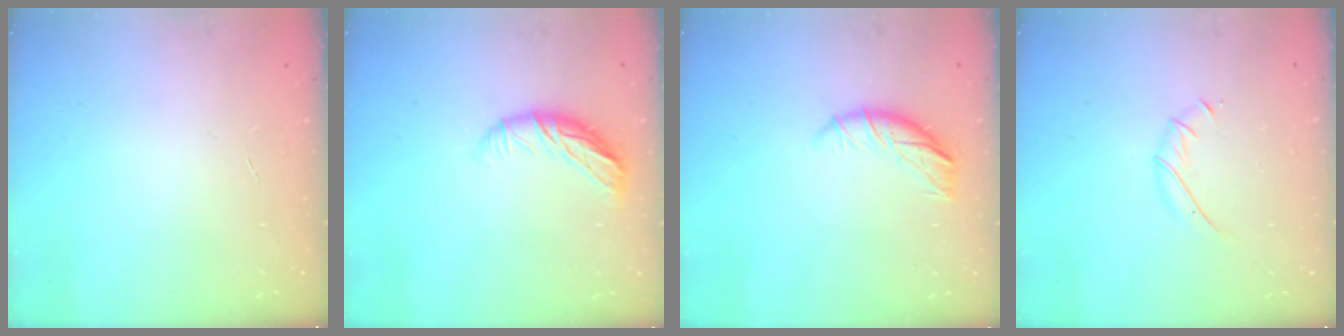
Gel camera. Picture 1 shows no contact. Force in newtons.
{"total": 10.2, "press": 10.1, "slide": 1.1}
{"total": 10.3, "press": 10.1, "slide": 2.0}
{"total": 5.1, "press": 4.9, "slide": 1.2}